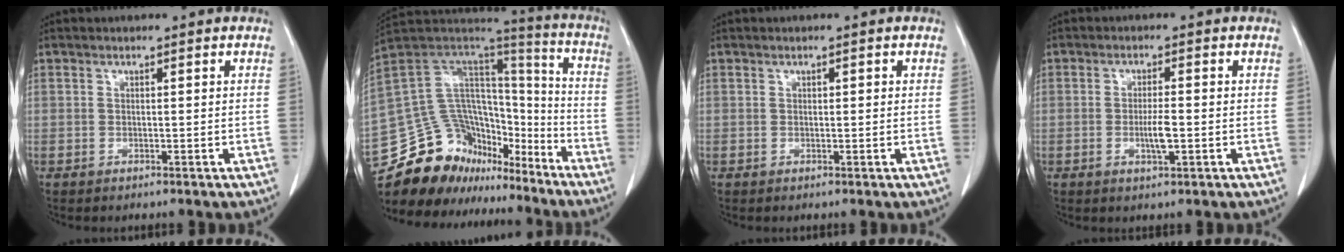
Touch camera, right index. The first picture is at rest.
{"total": 23.7, "force": [-19.2, 11.5, 7.5], "torque": [-0.179, 0.054, -0.314]}
{"total": 0.9, "force": [0.3, 0.3, 0.8], "torque": [-0.013, 0.002, 0.004]}
{"total": 3.4, "force": [-0.7, 0.5, 3.3], "torque": [-0.062, -0.002, -0.009]}